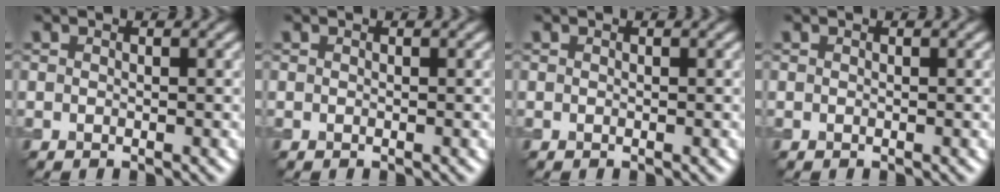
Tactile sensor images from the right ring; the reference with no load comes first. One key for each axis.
{"total": 0.0}
{"total": 0.0}
{"total": 0.0}